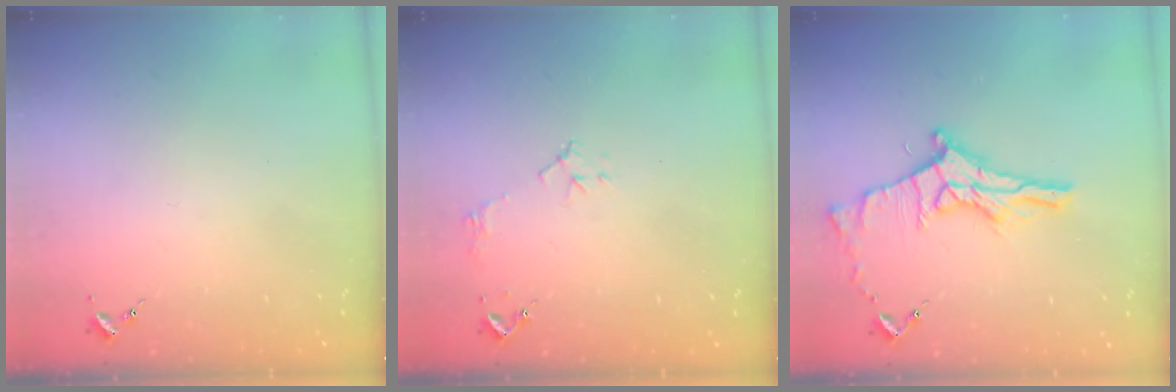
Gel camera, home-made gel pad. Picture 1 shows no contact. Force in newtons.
{"total": 5.3, "press": 5.3, "slide": 0.7}
{"total": 13.4, "press": 13.4, "slide": 0.6}